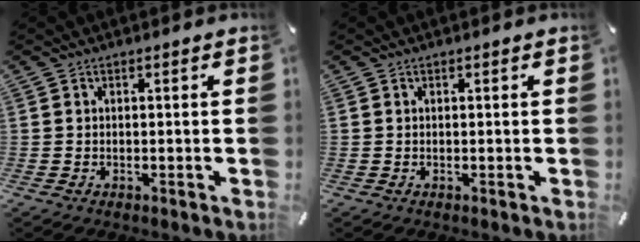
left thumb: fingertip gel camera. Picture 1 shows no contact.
{"total": 0.0}